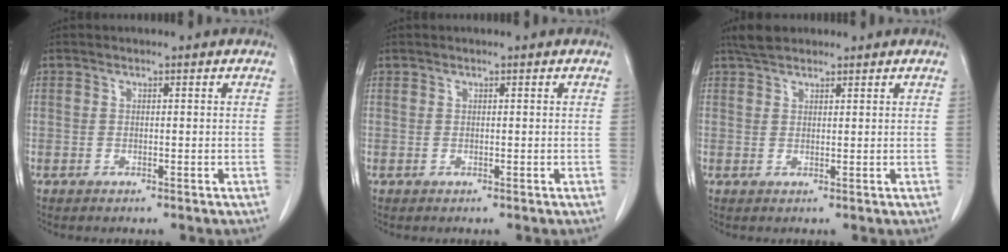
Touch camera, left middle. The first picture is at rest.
{"total": 0.5, "force": [0.5, 0.1, -0.1], "torque": [-0.005, 0.003, 0.011]}
{"total": 3.4, "force": [2.9, 1.3, 1.2], "torque": [-0.029, 0.013, 0.052]}